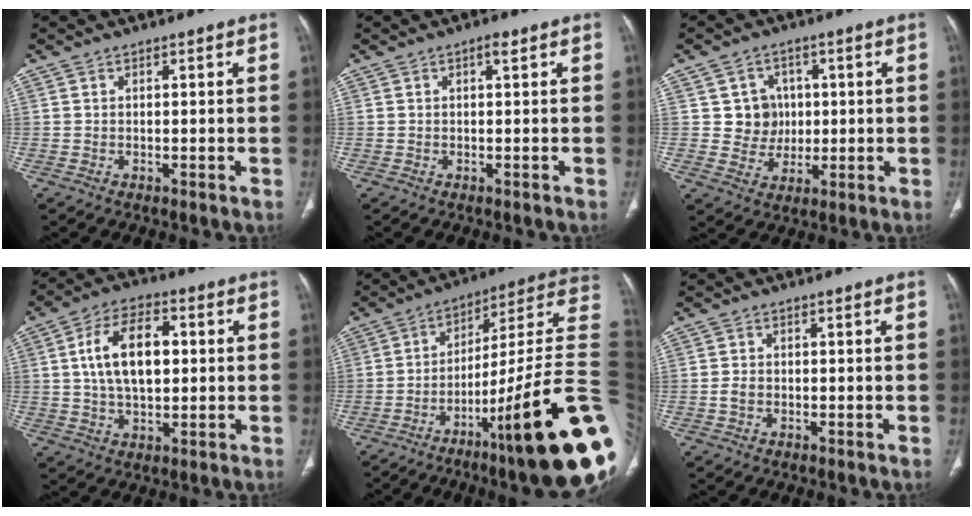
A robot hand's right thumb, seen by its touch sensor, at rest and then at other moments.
{"total": 1.3, "force": [0.3, 0.1, 1.2], "torque": [-0.024, 0.002, 0.004]}
{"total": 6.3, "force": [1.0, 6.1, 1.2], "torque": [0.017, 0.005, 0.018]}
{"total": 12.2, "force": [1.7, 6.9, 9.9], "torque": [-0.166, 0.009, 0.028]}
{"total": 28.5, "force": [-8.2, 3.4, 27.1], "torque": [-0.300, 0.058, -0.126]}
{"total": 1.5, "force": [-0.4, 1.1, 0.9], "torque": [-0.019, 0.004, -0.008]}